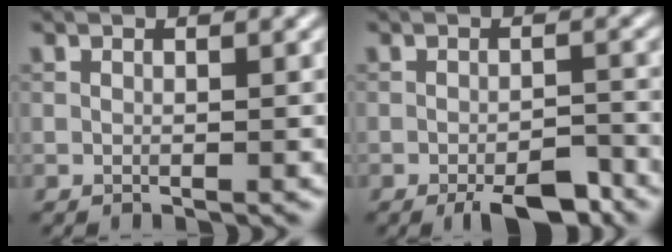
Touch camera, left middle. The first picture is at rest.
{"total": 4.5, "force": [-3.1, 1.3, 2.9], "torque": [-0.041, -0.001, -0.047]}